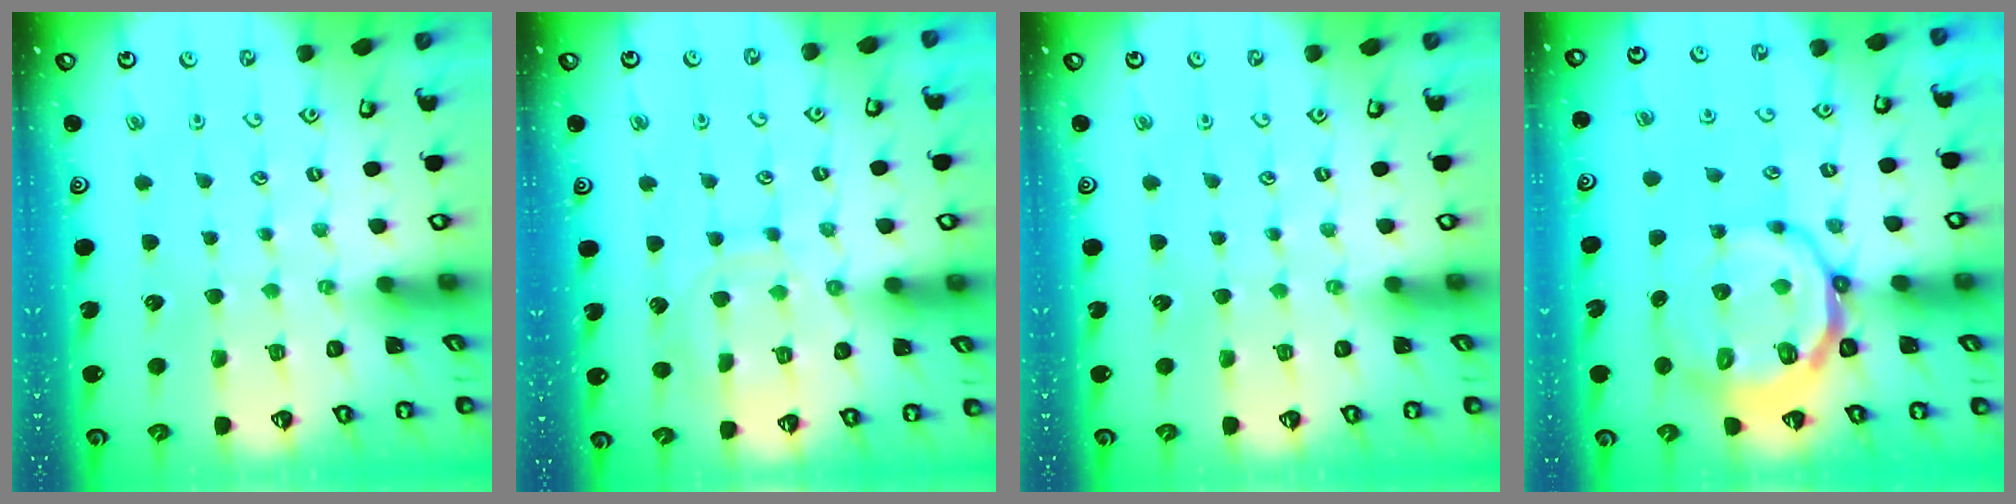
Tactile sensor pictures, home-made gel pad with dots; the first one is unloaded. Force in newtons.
{"total": 9.5, "press": 9.5, "slide": 0.7}
{"total": 0.0}
{"total": 11.9, "press": 11.4, "slide": 3.3}